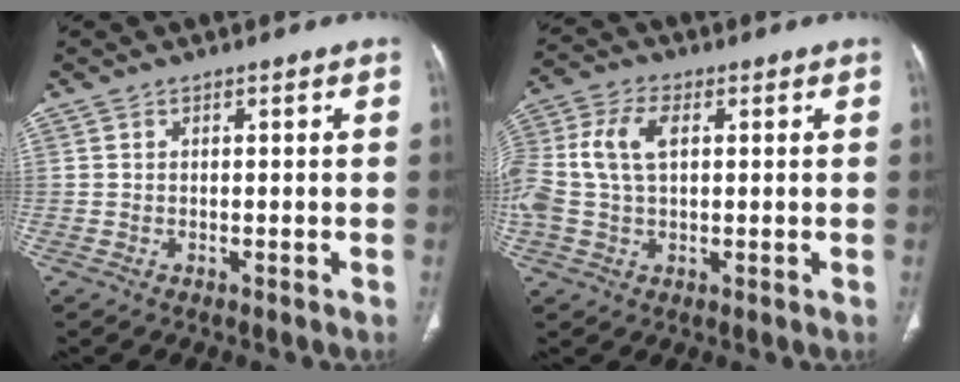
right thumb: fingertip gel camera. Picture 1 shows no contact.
{"total": 9.7, "force": [1.4, 4.8, 8.3], "torque": [-0.211, 0.024, 0.028]}